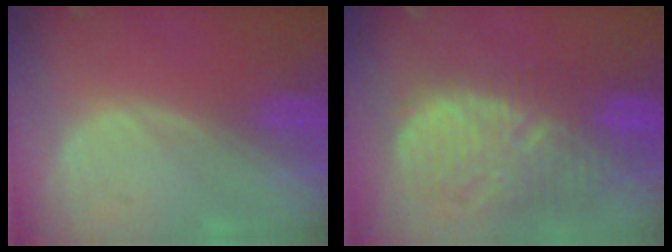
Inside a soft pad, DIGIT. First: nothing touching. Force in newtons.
{"total": 12.5, "press": 11.2, "slide": 5.6}